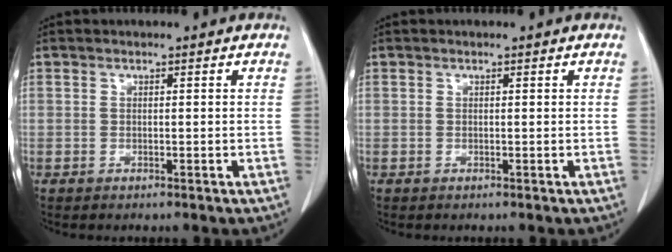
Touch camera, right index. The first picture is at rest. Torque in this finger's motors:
{"motor_torque": [-0.11, -0.02, 0.00, 0.01]}